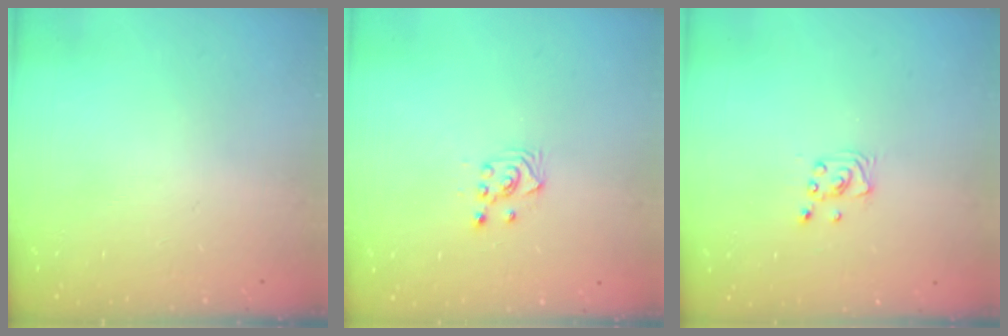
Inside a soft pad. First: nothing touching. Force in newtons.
{"total": 2.6, "press": 2.6, "slide": 0.3}
{"total": 2.2, "press": 2.2, "slide": 0.2}